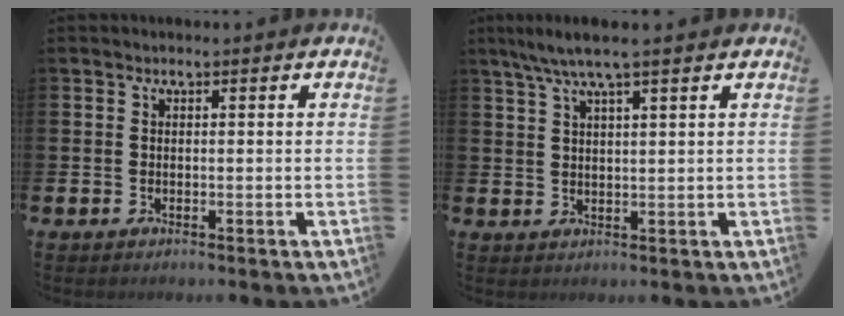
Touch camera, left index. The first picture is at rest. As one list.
[{"total": 5.1, "force": [3.9, 0.3, 3.2], "torque": [-0.076, -0.001, 0.071]}]